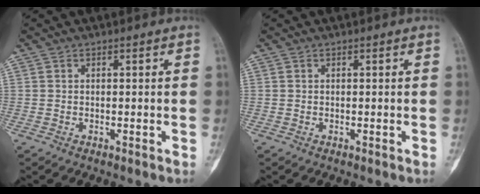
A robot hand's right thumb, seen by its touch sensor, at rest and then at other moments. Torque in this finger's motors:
{"motor_torque": [-0.52, -0.24, 0.07, 0.14, 0.06]}